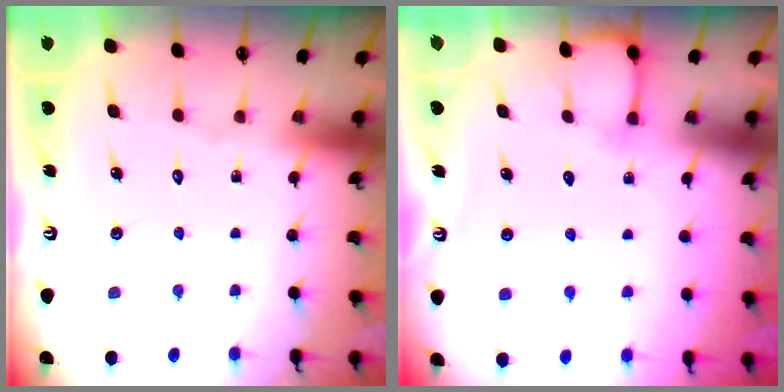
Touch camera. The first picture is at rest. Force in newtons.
{"total": 4.5, "press": 4.5, "slide": 0.4}